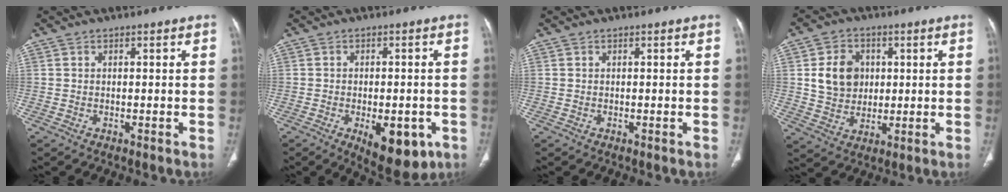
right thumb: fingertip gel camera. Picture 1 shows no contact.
{"total": 10.8, "force": [-4.1, 5.2, 8.5], "torque": [-0.095, 0.002, -0.045]}
{"total": 0.0}
{"total": 9.5, "force": [1.8, 7.8, 5.0], "torque": [-0.057, -0.004, 0.038]}